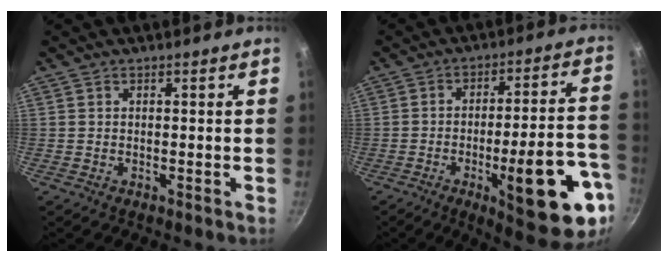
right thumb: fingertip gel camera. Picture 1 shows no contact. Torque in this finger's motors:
{"motor_torque": [2.69, 2.32, 2.04, -0.63, 0.46]}